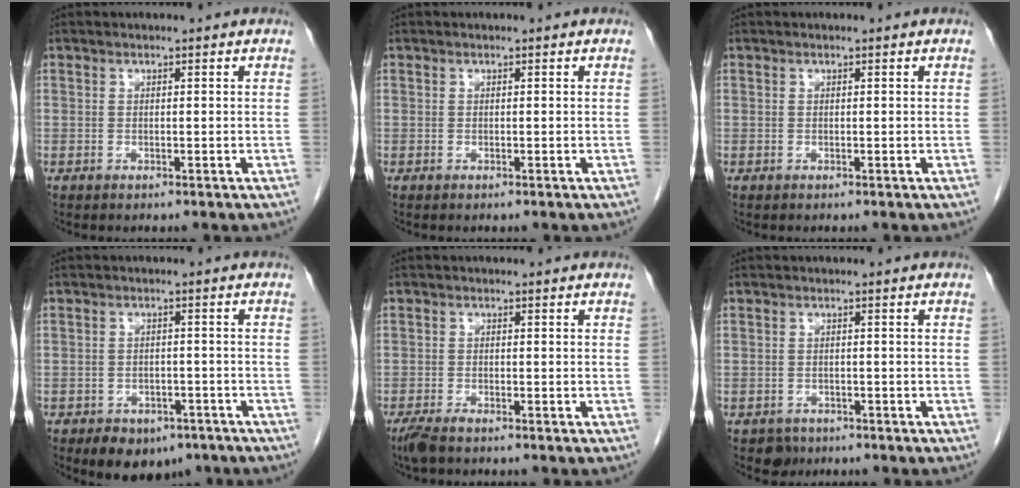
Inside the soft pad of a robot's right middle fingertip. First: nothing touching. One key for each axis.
{"total": 0.0}
{"total": 0.0}
{"total": 7.2, "fx": -5.1, "fy": 4.3, "fz": 2.8, "tx": -0.034, "ty": 0.004, "tz": -0.066}
{"total": 3.0, "fx": -2.3, "fy": 0.6, "fz": 1.8, "tx": -0.039, "ty": -0.009, "tz": -0.042}
{"total": 1.9, "fx": -1.3, "fy": 1.4, "fz": 0.1, "tx": -0.006, "ty": 0.005, "tz": -0.019}